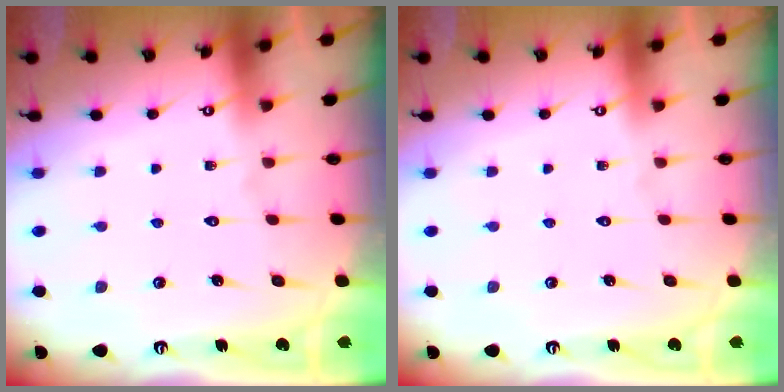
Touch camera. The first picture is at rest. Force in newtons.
{"total": 0.0}